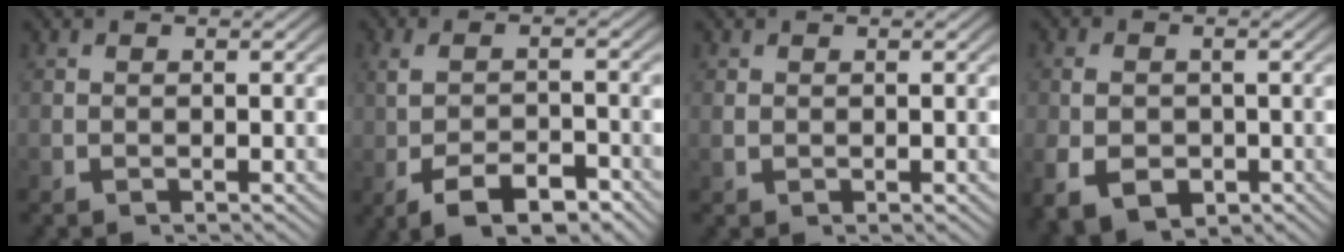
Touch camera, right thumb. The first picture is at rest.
{"total": 5.2, "force": [-2.3, 2.4, 4.0], "torque": [-0.073, -0.011, -0.026]}
{"total": 0.5, "force": [0.4, 0.1, 0.3], "torque": [-0.009, -0.001, 0.012]}
{"total": 5.0, "force": [-1.4, 3.5, 3.3], "torque": [-0.072, -0.026, -0.006]}